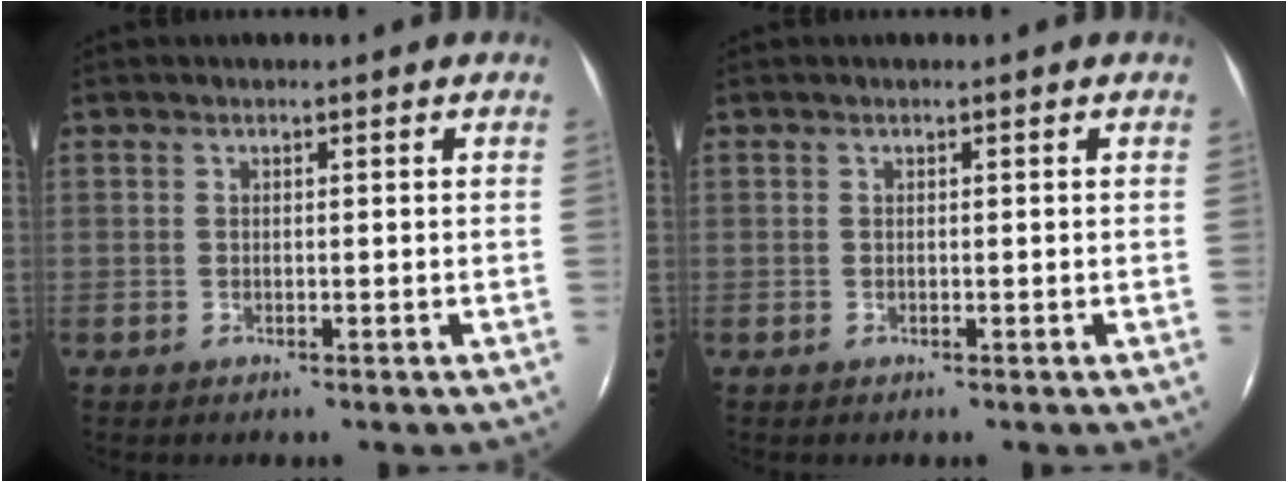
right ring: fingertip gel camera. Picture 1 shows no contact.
{"total": 0.0}